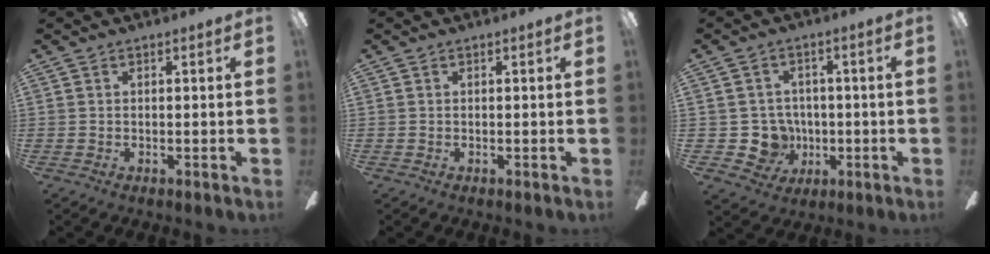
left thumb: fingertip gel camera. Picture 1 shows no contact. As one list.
[{"total": 0.0}, {"total": 7.6, "force": [-0.5, 7.3, 2.1], "torque": [-0.058, 0.005, -0.003]}]